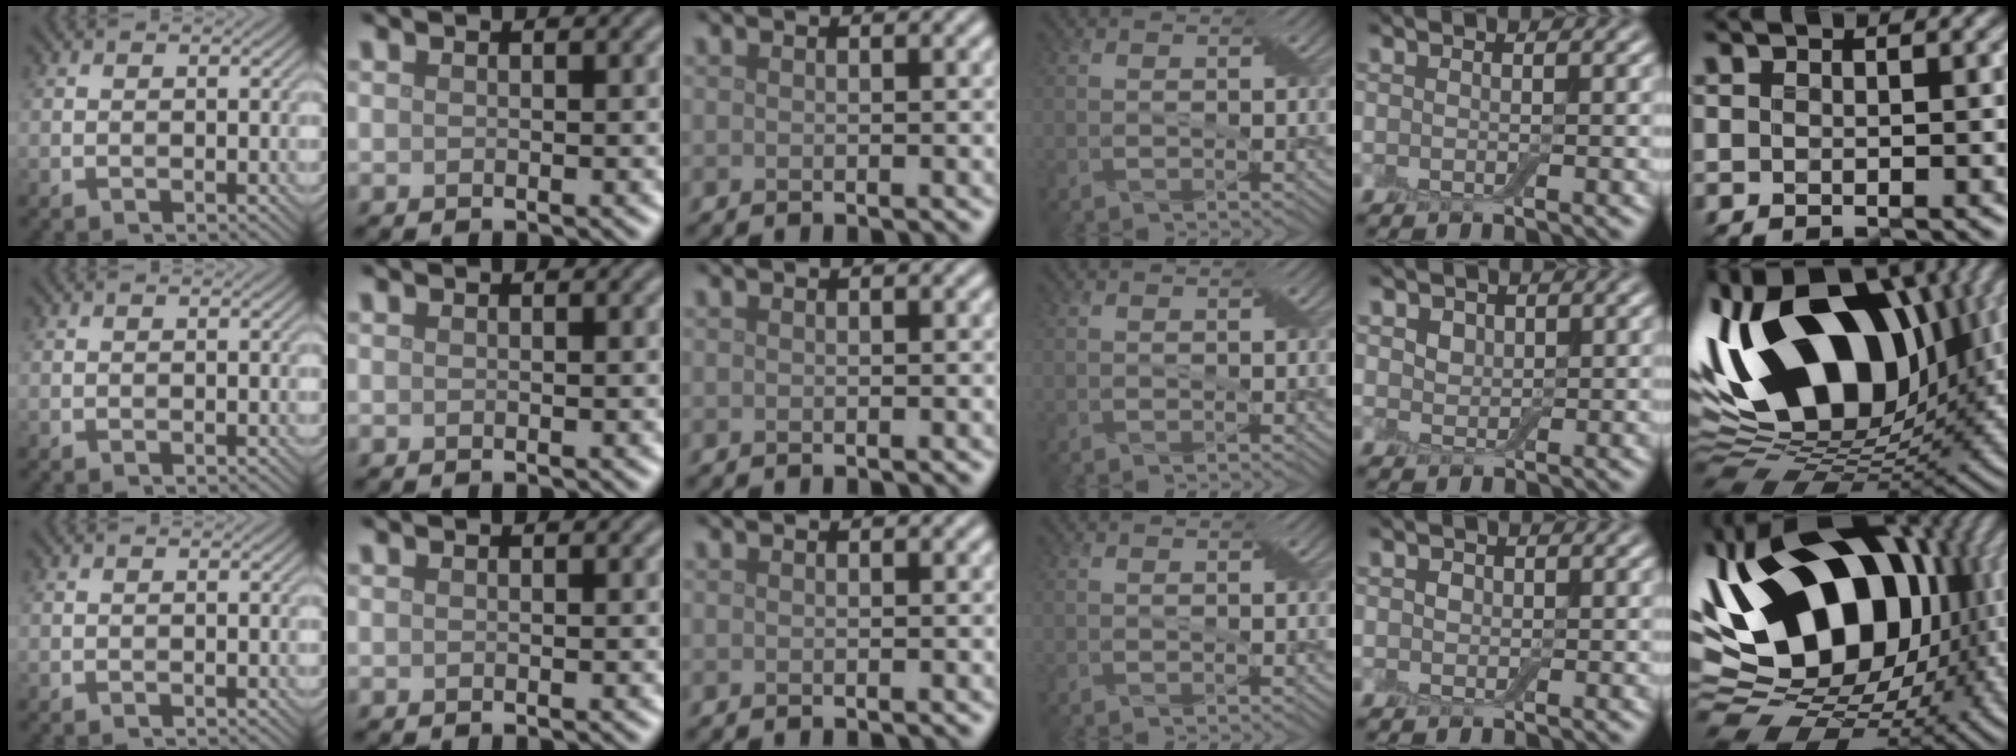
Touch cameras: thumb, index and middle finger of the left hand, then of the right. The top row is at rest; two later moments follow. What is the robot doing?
{"motion": "extract", "object": "drawer"}